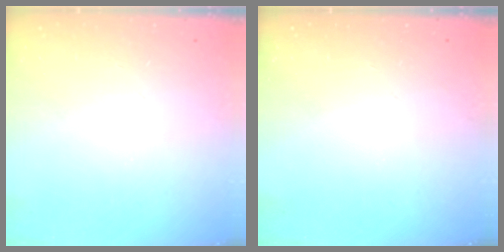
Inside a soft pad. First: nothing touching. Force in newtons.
{"total": 0.0}